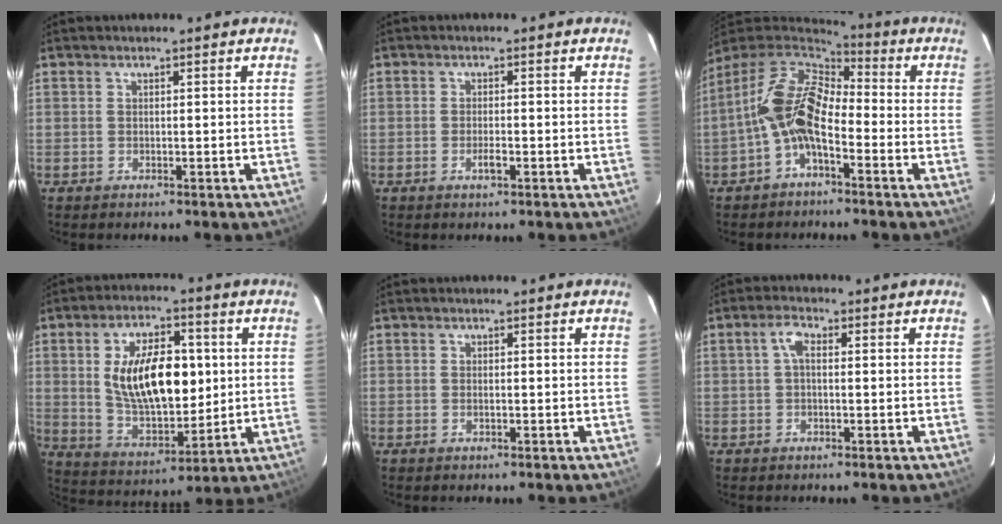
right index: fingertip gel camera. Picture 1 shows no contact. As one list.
[{"total": 2.0, "force": [-1.0, 0.6, 1.6], "torque": [-0.032, -0.003, -0.016]}, {"total": 12.2, "force": [-3.3, 6.5, 9.8], "torque": [-0.197, 0.018, -0.072]}, {"total": 16.9, "force": [2.5, 8.7, 14.3], "torque": [-0.249, 0.007, 0.059]}, {"total": 0.5, "force": [-0.1, 0.1, 0.5], "torque": [-0.010, -0.001, -0.002]}, {"total": 2.7, "force": [0.3, 1.4, 2.3], "torque": [-0.048, 0.010, 0.006]}]